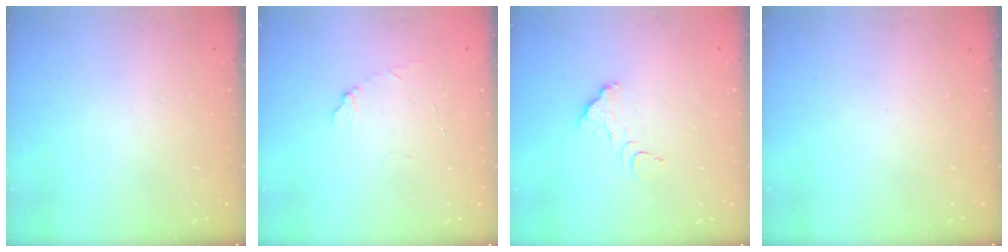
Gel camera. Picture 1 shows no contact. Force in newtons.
{"total": 5.8, "press": 5.7, "slide": 0.5}
{"total": 2.6, "press": 2.6, "slide": 0.2}
{"total": 0.0}